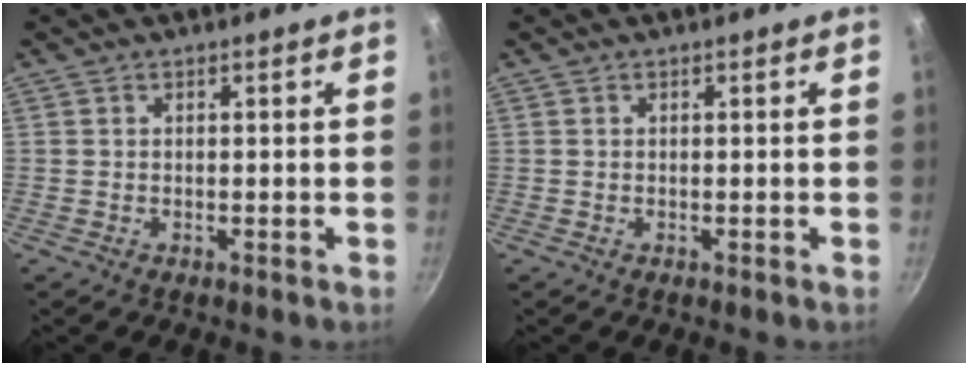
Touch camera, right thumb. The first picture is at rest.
{"total": 0.0}